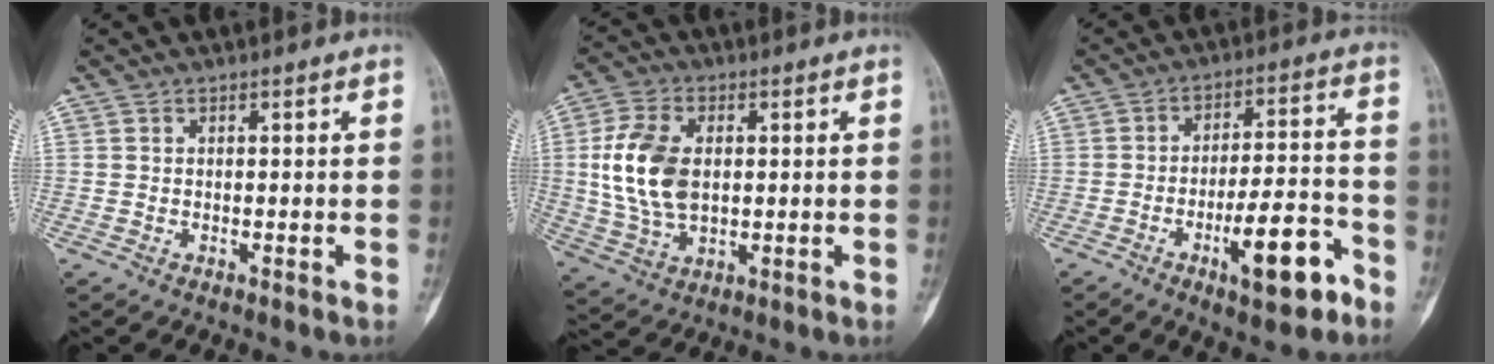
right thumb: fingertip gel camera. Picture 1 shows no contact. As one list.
[{"total": 12.9, "force": [1.3, 8.0, 10.1], "torque": [-0.199, 0.000, 0.029]}, {"total": 12.6, "force": [-6.3, 4.0, 10.1], "torque": [-0.146, 0.043, -0.091]}]